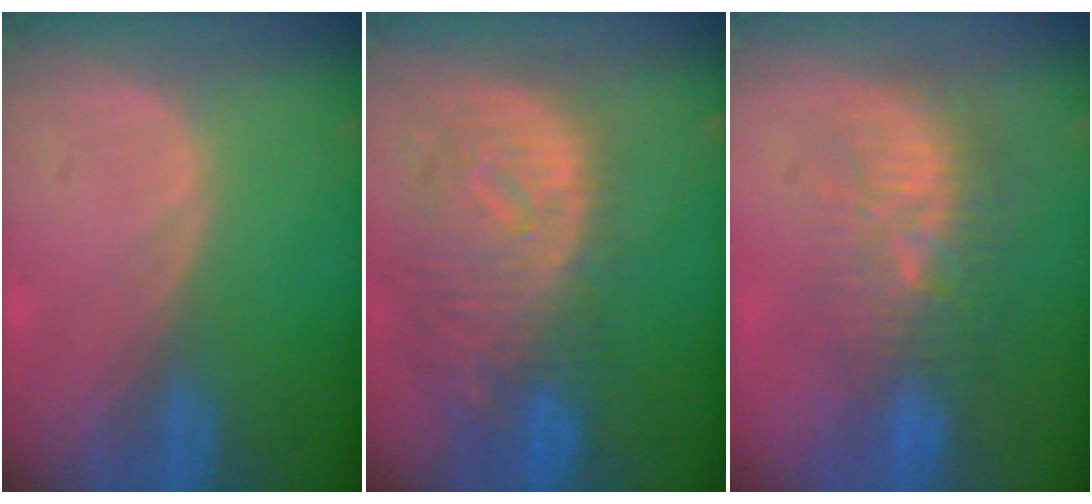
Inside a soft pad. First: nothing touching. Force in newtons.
{"total": 11.9, "press": 10.2, "slide": 6.2}
{"total": 9.1, "press": 8.7, "slide": 2.7}